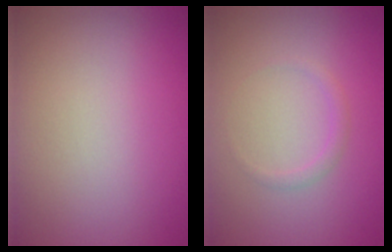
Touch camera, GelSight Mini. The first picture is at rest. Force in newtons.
{"total": 0.8, "press": 0.8, "slide": 0.0}